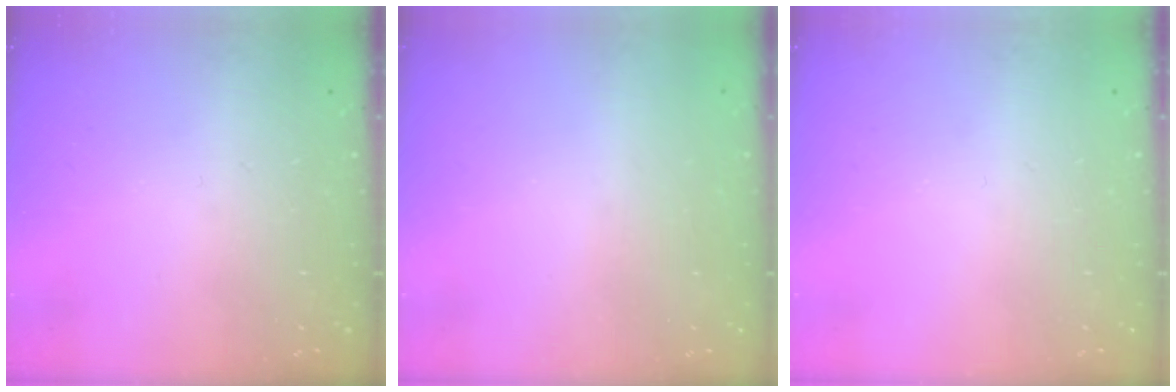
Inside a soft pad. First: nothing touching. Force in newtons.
{"total": 0.9, "press": 0.9, "slide": 0.1}
{"total": 0.0}